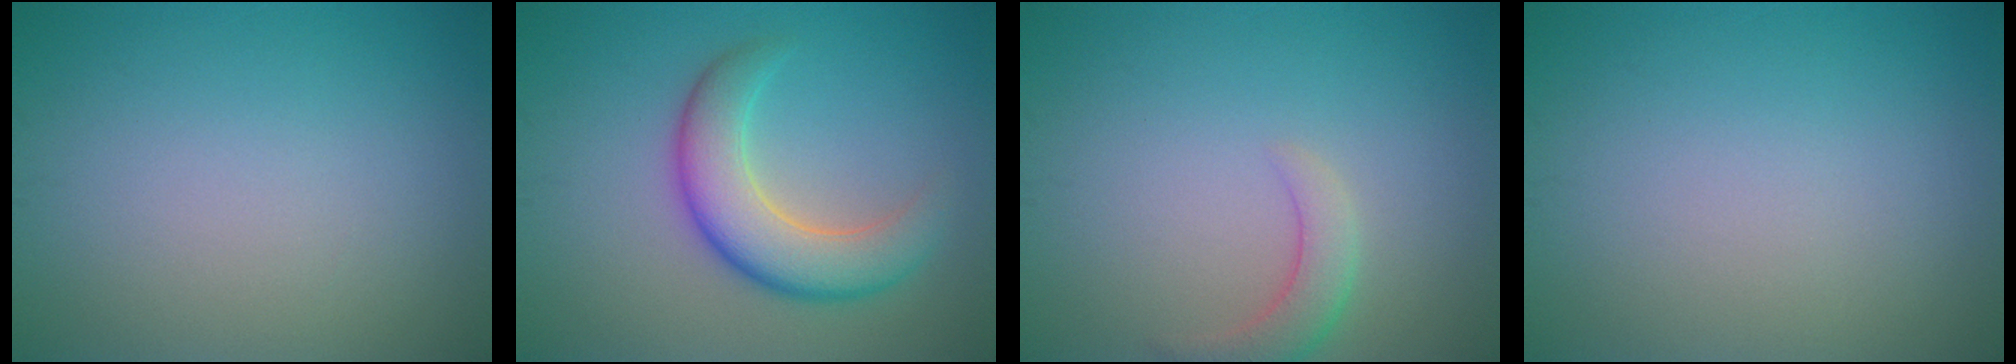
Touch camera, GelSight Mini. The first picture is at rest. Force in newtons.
{"total": 5.9, "press": 5.8, "slide": 0.4}
{"total": 2.4, "press": 2.4, "slide": 0.2}
{"total": 0.0}